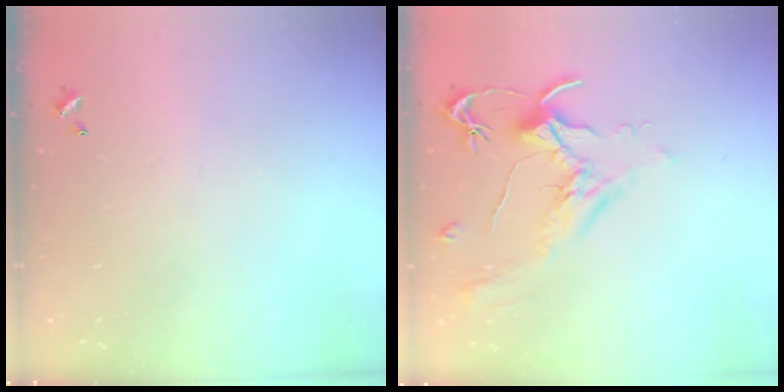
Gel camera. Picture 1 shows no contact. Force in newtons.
{"total": 2.0, "press": 1.8, "slide": 0.8}